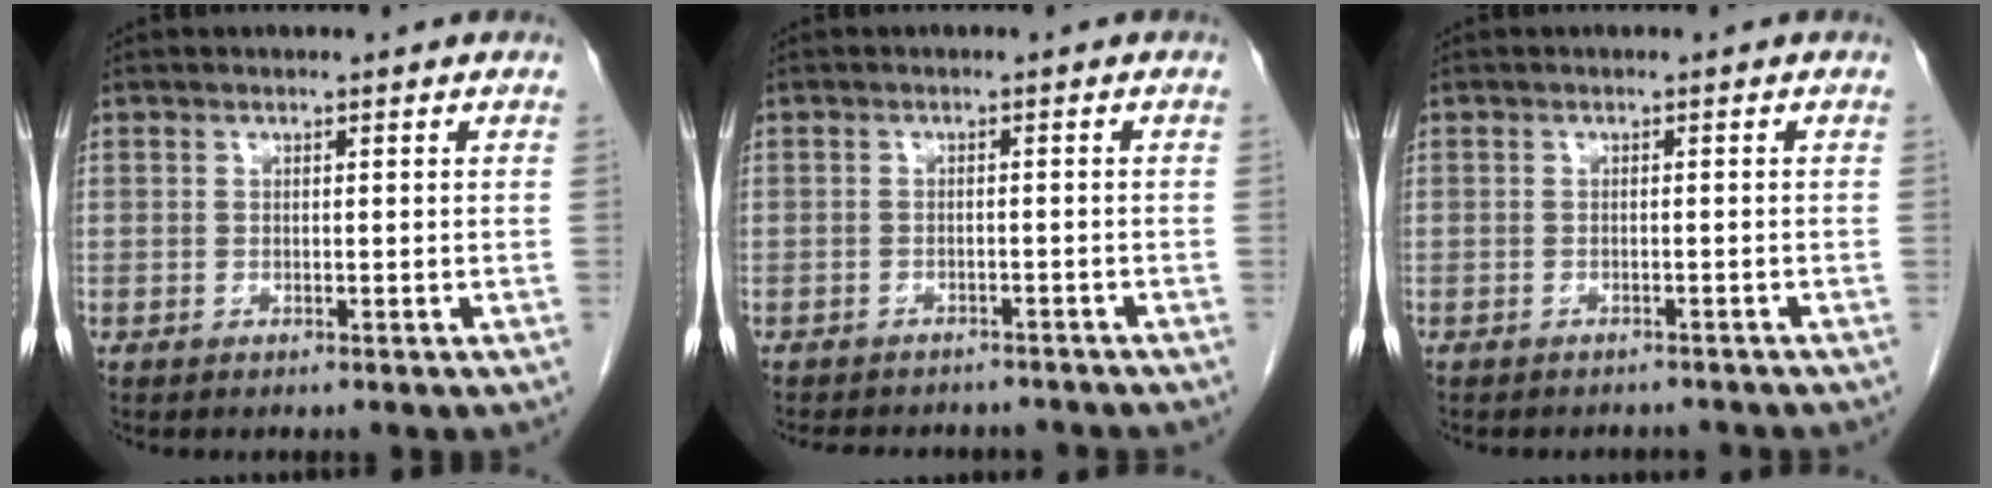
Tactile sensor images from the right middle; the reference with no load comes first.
{"total": 9.2, "force": [-8.2, 3.3, 2.4], "torque": [-0.042, 0.005, -0.096]}
{"total": 4.5, "force": [-4.2, 1.4, 0.7], "torque": [-0.005, -0.001, -0.049]}